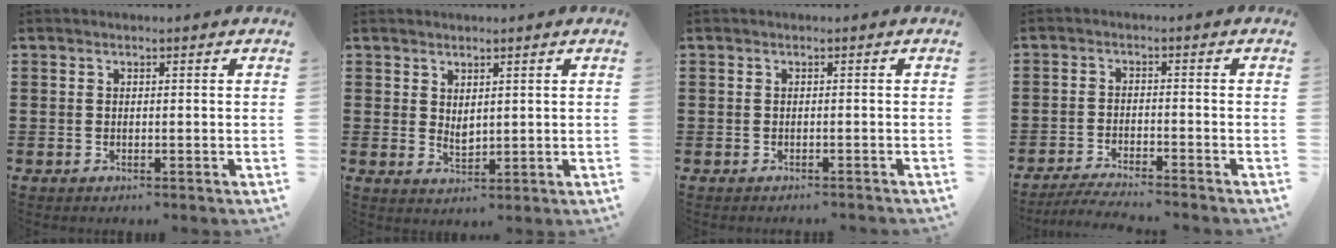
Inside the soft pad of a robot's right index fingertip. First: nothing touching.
{"total": 1.9, "force": [1.3, 0.9, 1.2], "torque": [-0.023, 0.000, 0.024]}
{"total": 0.6, "force": [-0.6, -0.1, 0.0], "torque": [-0.001, -0.002, -0.013]}
{"total": 3.5, "force": [-3.4, -0.3, 0.8], "torque": [-0.013, -0.004, -0.066]}